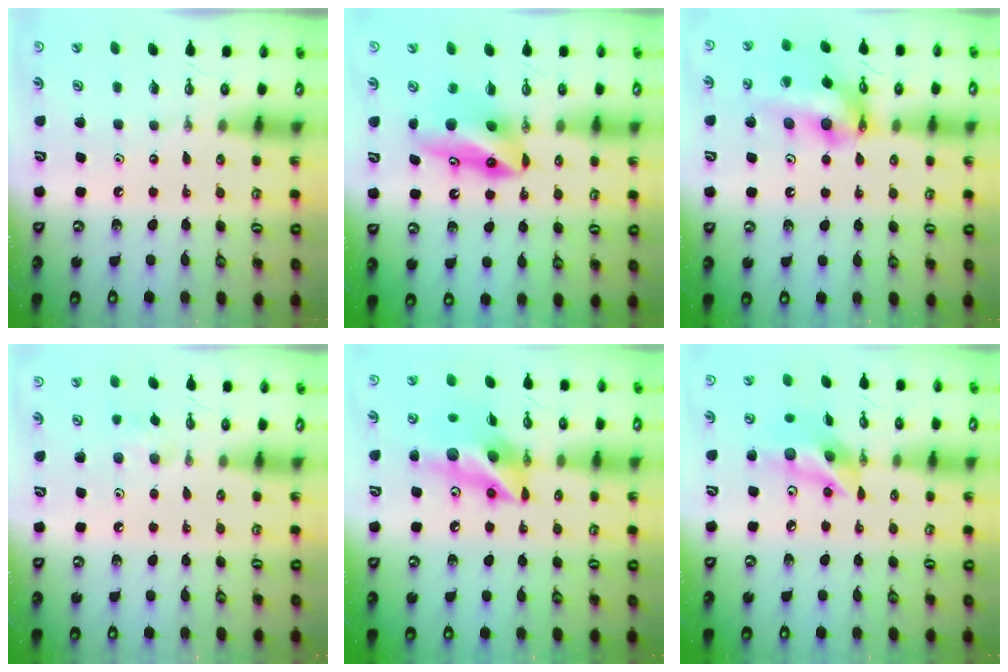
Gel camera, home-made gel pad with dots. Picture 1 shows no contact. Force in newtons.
{"total": 9.8, "press": 8.8, "slide": 4.2}
{"total": 16.8, "press": 16.7, "slide": 1.9}
{"total": 6.8, "press": 6.7, "slide": 0.7}
{"total": 14.7, "press": 14.4, "slide": 2.9}
{"total": 14.6, "press": 14.2, "slide": 3.4}